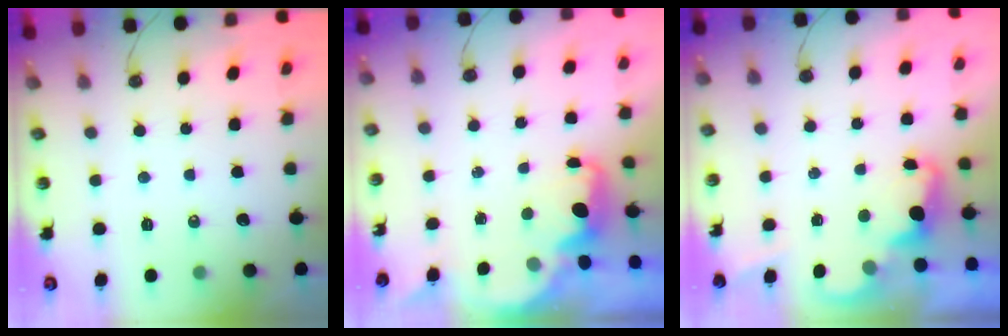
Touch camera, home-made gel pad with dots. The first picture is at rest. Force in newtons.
{"total": 2.3, "press": 2.2, "slide": 0.6}
{"total": 2.4, "press": 2.4, "slide": 0.5}